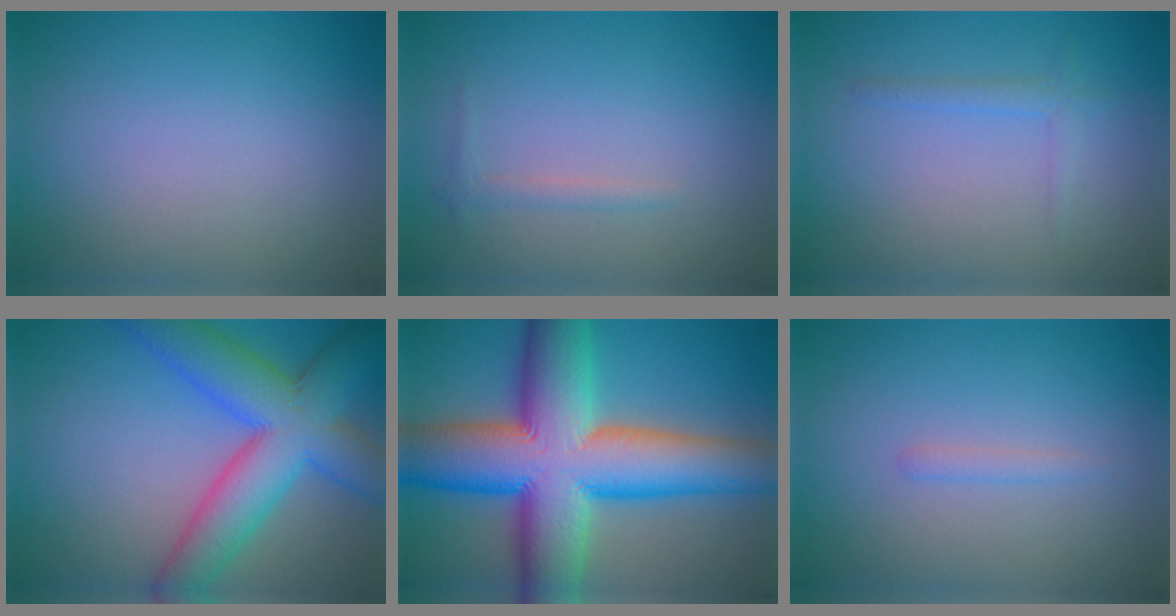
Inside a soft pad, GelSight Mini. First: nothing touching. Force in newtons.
{"total": 0.9, "press": 0.9, "slide": 0.1}
{"total": 1.3, "press": 1.3, "slide": 0.1}
{"total": 9.5, "press": 9.5, "slide": 0.3}
{"total": 16.5, "press": 16.5, "slide": 0.4}
{"total": 0.8, "press": 0.8, "slide": 0.0}